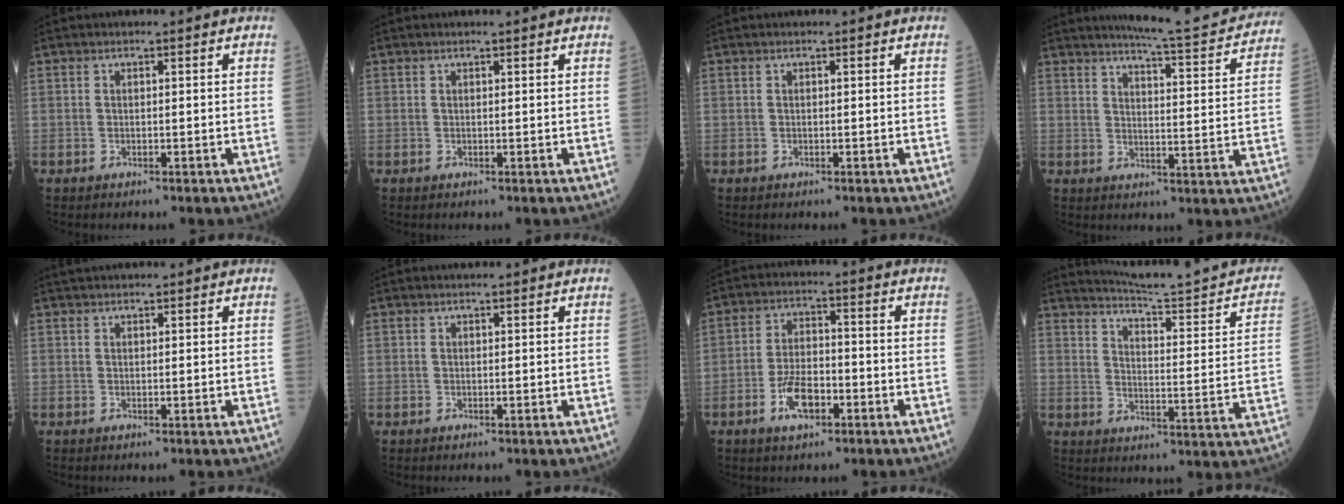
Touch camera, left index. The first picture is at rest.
{"total": 0.9, "force": [0.8, -0.1, 0.3], "torque": [-0.009, 0.000, 0.011]}
{"total": 0.0}
{"total": 14.7, "force": [13.9, 0.6, 4.6], "torque": [-0.062, -0.042, 0.160]}
{"total": 2.8, "force": [2.6, 0.3, 1.0], "torque": [-0.011, 0.033, 0.044]}
{"total": 1.7, "force": [1.5, 0.1, 0.7], "torque": [-0.007, 0.012, 0.022]}
{"total": 6.4, "force": [-3.1, 2.7, 5.0], "torque": [-0.104, 0.001, -0.057]}
{"total": 17.2, "force": [15.9, 0.2, 6.6], "torque": [-0.092, -0.058, 0.205]}